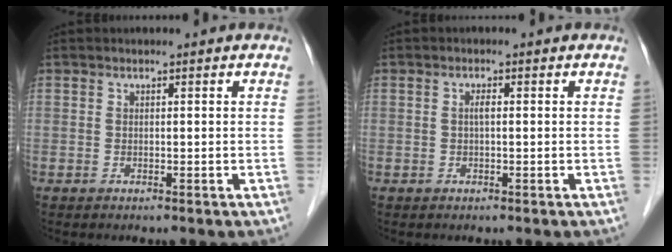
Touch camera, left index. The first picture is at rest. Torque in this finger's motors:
{"motor_torque": [0.23, 0.14, 0.02, 0.01]}